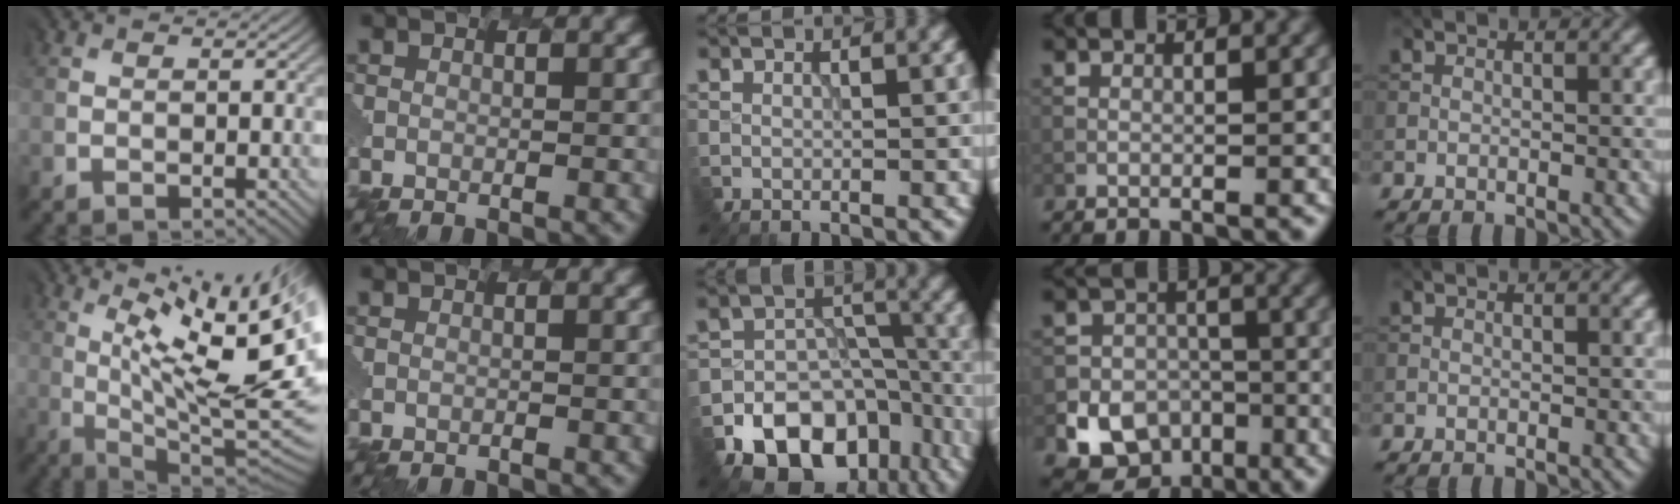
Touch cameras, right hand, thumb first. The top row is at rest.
{"thumb": {"total": 14.0, "force": [3.4, 3.7, 13.1], "torque": [-0.183, 0.015, 0.077]}, "middle": {"total": 12.8, "force": [-7.8, 9.0, 4.6], "torque": [-0.079, -0.006, -0.108]}, "ring": {"total": 10.6, "force": [-5.4, 8.7, 2.6], "torque": [-0.023, -0.039, -0.098]}}